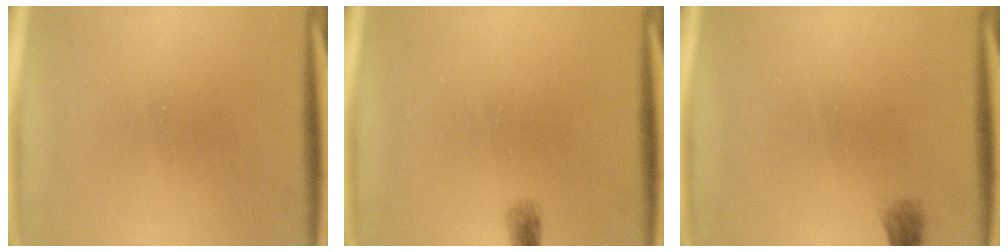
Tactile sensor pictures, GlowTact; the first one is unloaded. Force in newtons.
{"total": 0.6}
{"total": 1.1}